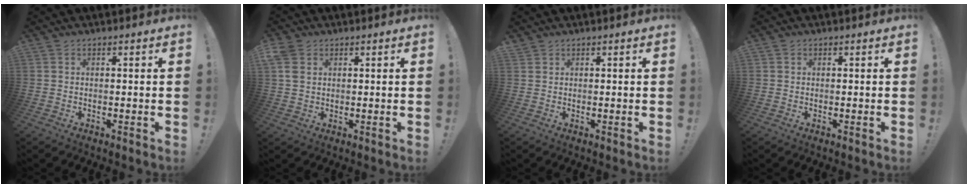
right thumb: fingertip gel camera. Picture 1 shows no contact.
{"total": 5.6, "force": [2.4, 4.1, 2.9], "torque": [-0.061, -0.001, 0.049]}
{"total": 1.0, "force": [0.9, 0.5, 0.1], "torque": [0.003, -0.002, 0.016]}
{"total": 0.7, "force": [0.3, 0.6, -0.1], "torque": [0.005, 0.000, 0.005]}